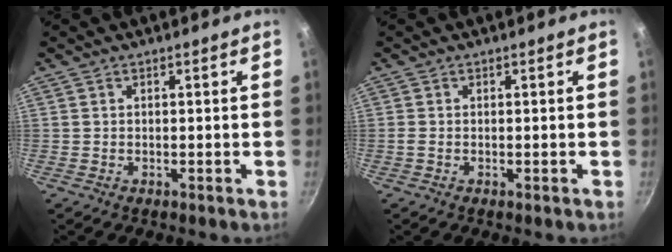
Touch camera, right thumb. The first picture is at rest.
{"total": 0.7, "force": [-0.3, 0.1, 0.6], "torque": [-0.017, 0.000, -0.007]}